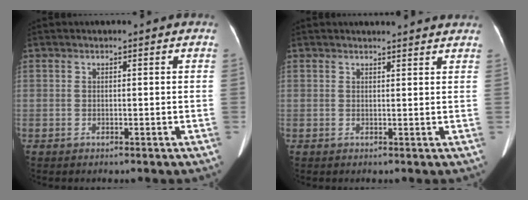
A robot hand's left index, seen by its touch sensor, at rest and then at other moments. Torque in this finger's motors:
{"motor_torque": [-0.13, -0.18, -0.03, -0.02]}